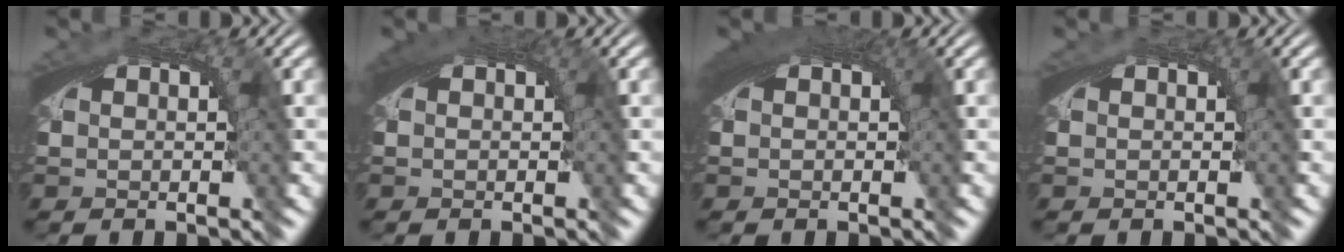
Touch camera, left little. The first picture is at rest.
{"total": 1.6, "force": [0.6, 0.2, 1.5], "torque": [-0.017, 0.004, 0.009]}
{"total": 2.3, "force": [0.9, 0.5, 2.0], "torque": [-0.023, 0.006, 0.012]}
{"total": 0.0}